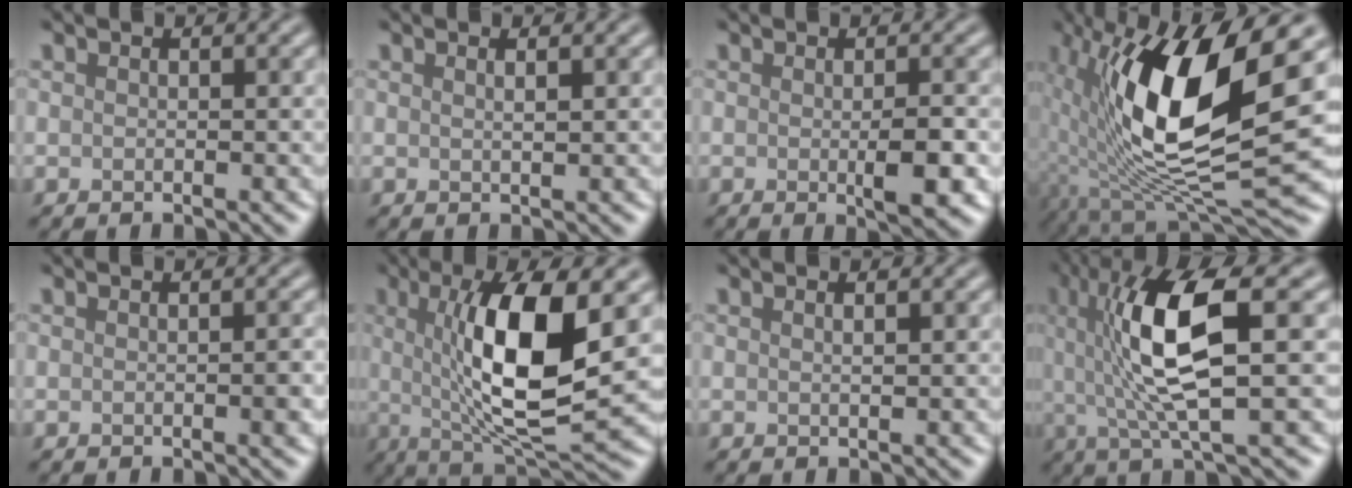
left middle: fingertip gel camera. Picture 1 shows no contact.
{"total": 1.0, "force": [0.5, 0.3, 0.8], "torque": [-0.008, 0.003, 0.005]}
{"total": 3.1, "force": [-0.4, 0.5, 3.0], "torque": [-0.047, -0.005, -0.003]}
{"total": 14.3, "force": [2.2, 4.9, 13.2], "torque": [-0.238, -0.023, 0.037]}
{"total": 1.1, "force": [-0.1, 0.1, 1.1], "torque": [-0.014, 0.002, -0.001]}
{"total": 10.8, "force": [1.3, 2.9, 10.3], "torque": [-0.163, -0.007, 0.027]}
{"total": 0.7, "force": [0.4, 0.2, 0.6], "torque": [-0.005, 0.003, 0.004]}
{"total": 9.3, "force": [1.4, 2.2, 9.0], "torque": [-0.172, 0.003, 0.032]}